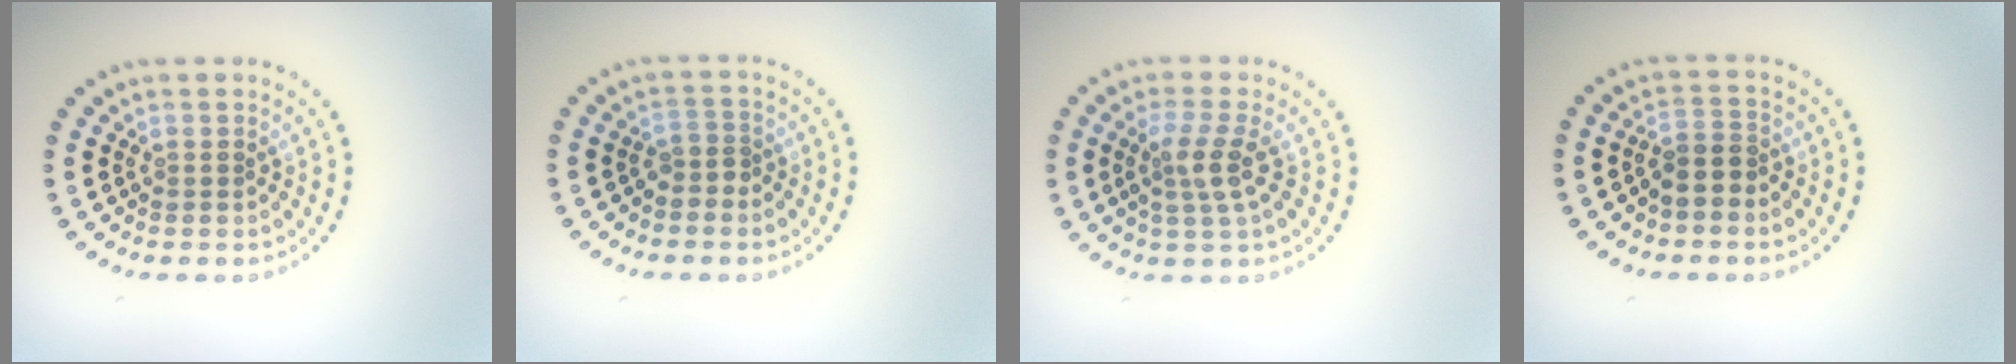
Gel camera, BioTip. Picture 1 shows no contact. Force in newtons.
{"total": 1.5, "press": 1.2, "slide": 0.9}
{"total": 2.6, "press": 2.1, "slide": 1.5}
{"total": 1.8, "press": 1.4, "slide": 1.1}